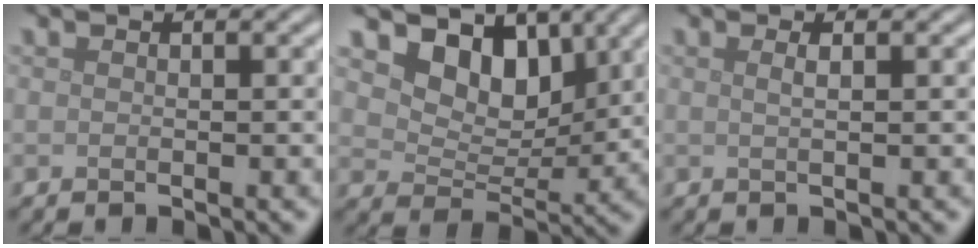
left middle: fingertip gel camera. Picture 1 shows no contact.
{"total": 6.5, "force": [3.9, 4.0, 3.4], "torque": [-0.060, -0.011, 0.061]}
{"total": 1.2, "force": [0.4, 0.5, 1.1], "torque": [-0.013, 0.004, 0.001]}